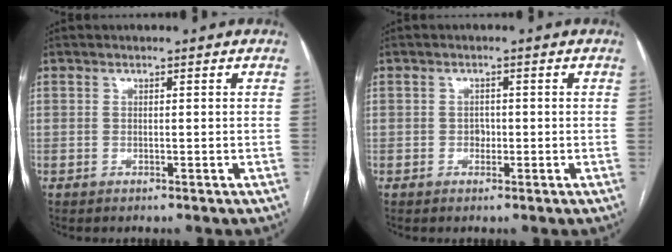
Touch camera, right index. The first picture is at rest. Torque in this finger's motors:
{"motor_torque": [0.28, 0.07, 0.03, 0.02]}